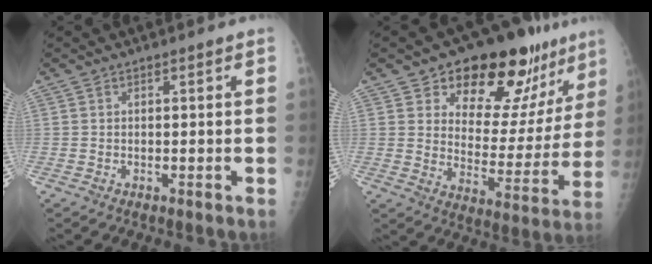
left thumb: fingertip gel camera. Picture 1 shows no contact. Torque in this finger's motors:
{"motor_torque": [0.22, 0.22, 0.16, -0.18, 0.10]}